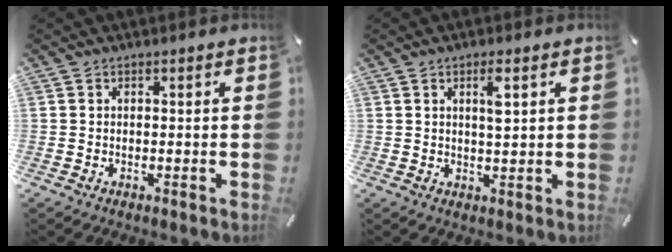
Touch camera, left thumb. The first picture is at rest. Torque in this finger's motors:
{"motor_torque": [0.28, 0.07, 0.27, 0.16, 0.04]}